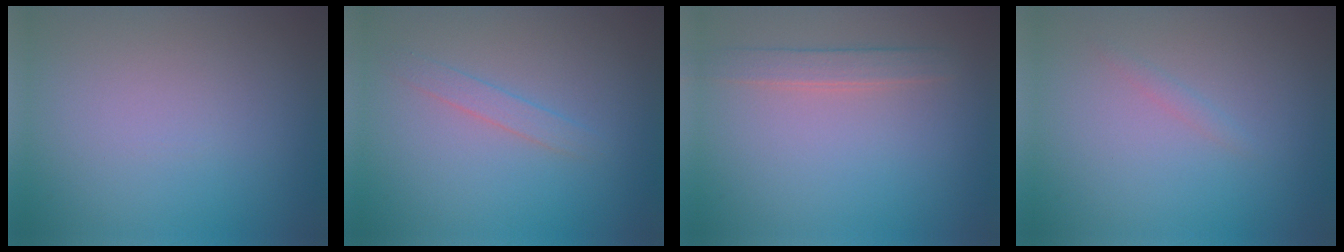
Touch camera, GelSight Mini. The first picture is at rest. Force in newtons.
{"total": 1.3, "press": 1.3, "slide": 0.1}
{"total": 1.9, "press": 1.9, "slide": 0.3}
{"total": 0.7, "press": 0.7, "slide": 0.1}